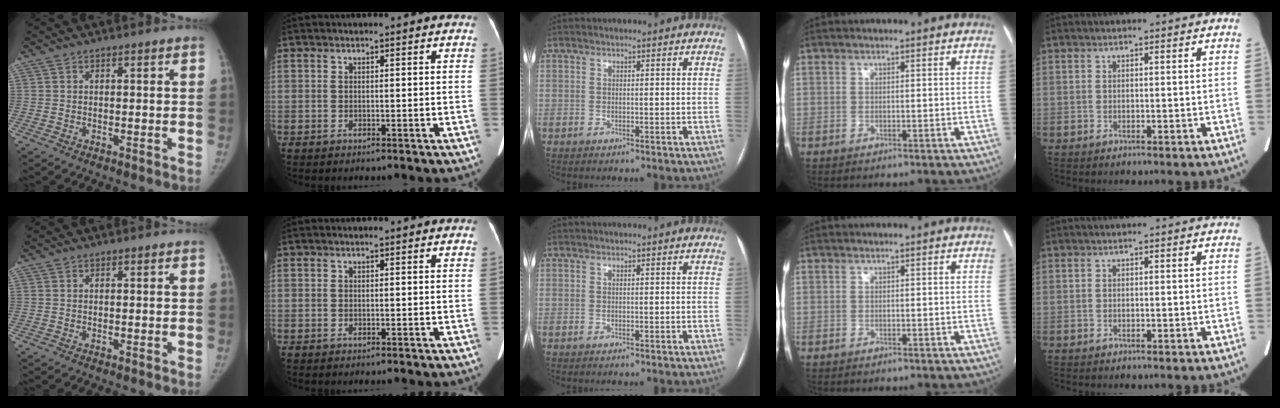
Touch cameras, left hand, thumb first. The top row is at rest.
{}